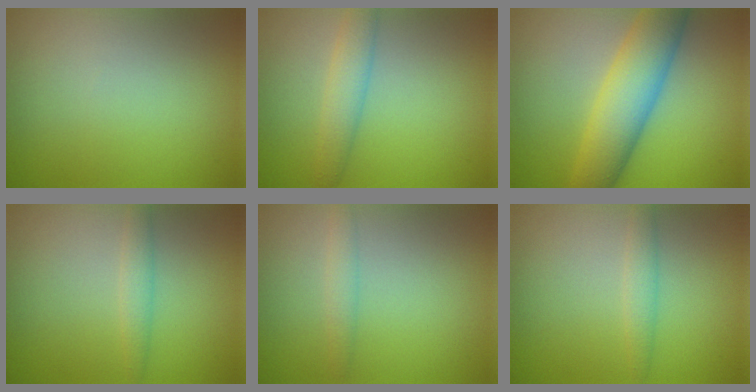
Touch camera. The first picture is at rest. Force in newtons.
{"total": 2.8, "press": 2.8, "slide": 0.1}
{"total": 7.6, "press": 7.6, "slide": 0.1}
{"total": 1.6, "press": 1.6, "slide": 0.0}
{"total": 1.4, "press": 1.4, "slide": 0.0}
{"total": 1.6, "press": 1.6, "slide": 0.0}